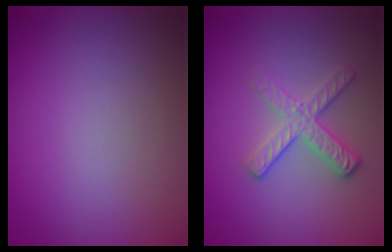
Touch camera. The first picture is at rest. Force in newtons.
{"total": 2.8, "press": 2.5, "slide": 1.3}